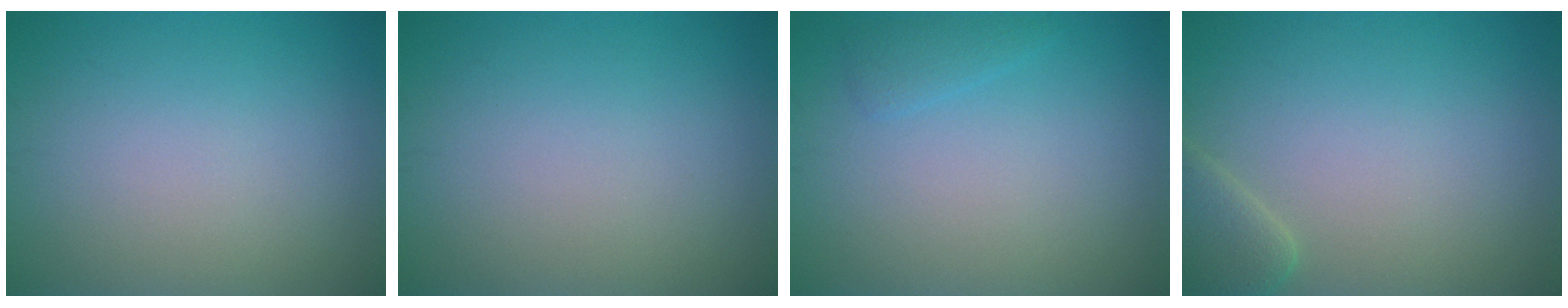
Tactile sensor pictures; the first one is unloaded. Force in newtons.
{"total": 0.0}
{"total": 1.1, "press": 1.1, "slide": 0.1}
{"total": 2.6, "press": 2.6, "slide": 0.2}